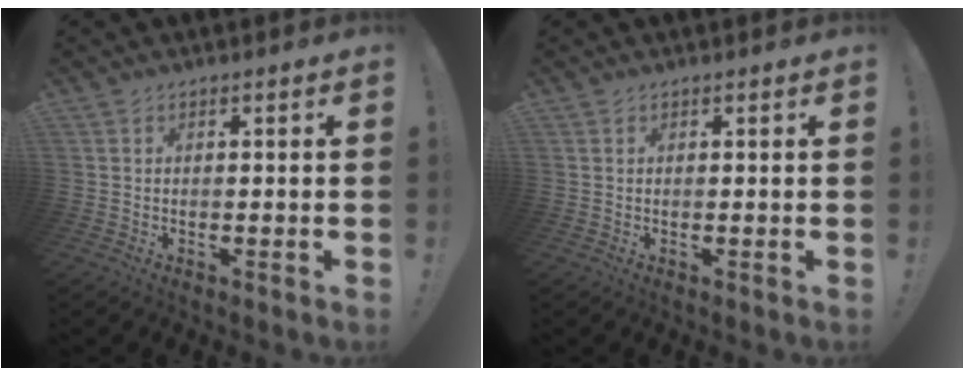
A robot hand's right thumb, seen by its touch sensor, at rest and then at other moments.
{"total": 0.0}